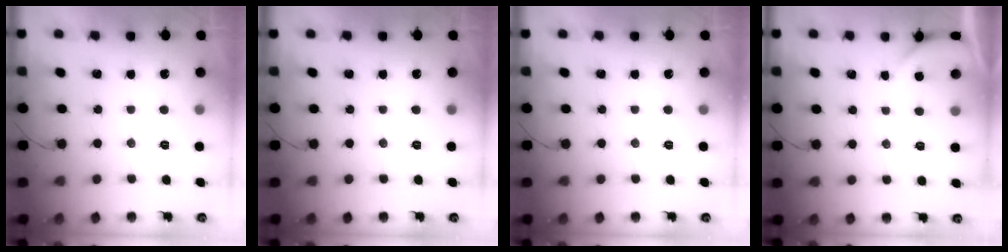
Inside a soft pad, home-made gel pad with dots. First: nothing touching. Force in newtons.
{"total": 0.0}
{"total": 0.0}
{"total": 2.0, "press": 2.0, "slide": 0.2}